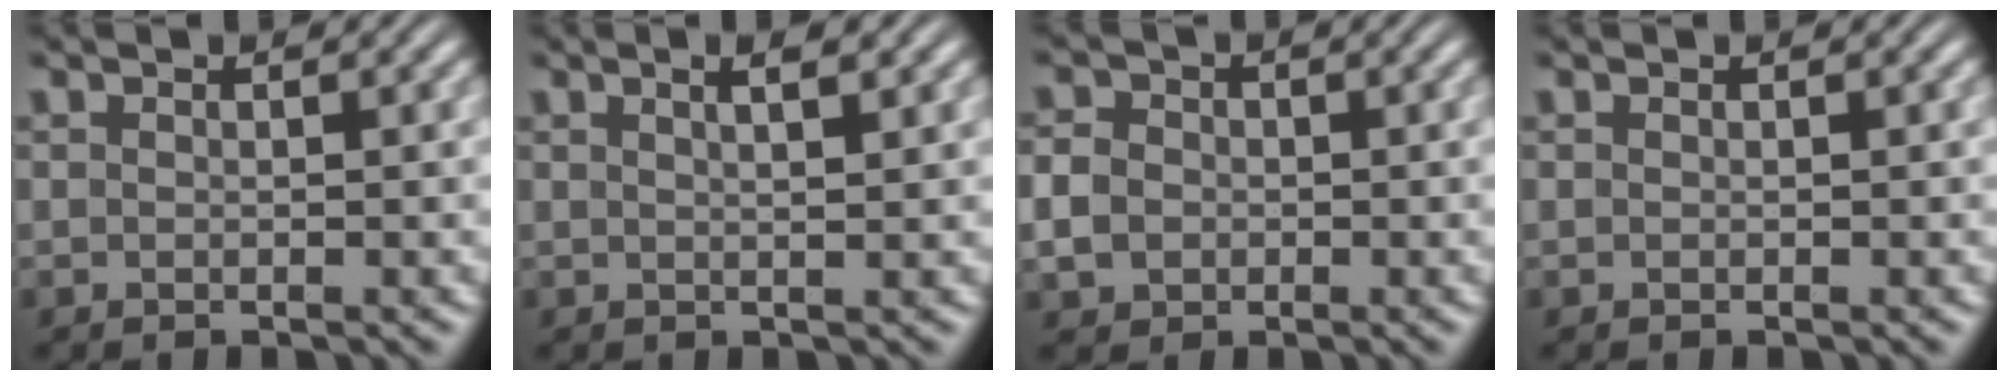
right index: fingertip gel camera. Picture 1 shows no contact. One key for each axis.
{"total": 1.9, "fx": 1.0, "fy": 0.1, "fz": 1.6, "tx": -0.021, "ty": 0.003, "tz": 0.017}
{"total": 3.7, "fx": -0.5, "fy": 3.3, "fz": 1.4, "tx": -0.044, "ty": -0.010, "tz": -0.008}
{"total": 0.0}